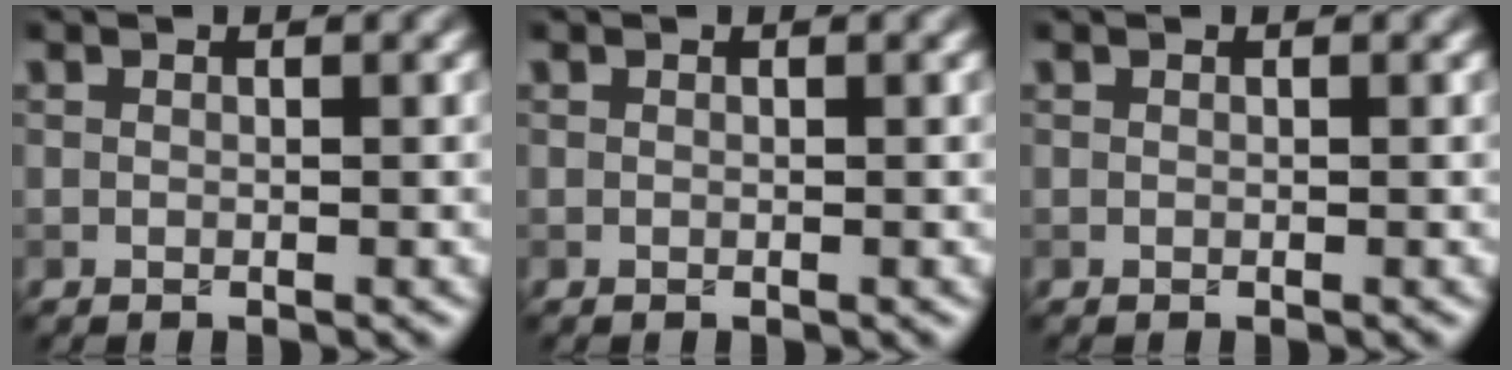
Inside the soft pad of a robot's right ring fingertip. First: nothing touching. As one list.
[{"total": 0.0}, {"total": 0.0}]